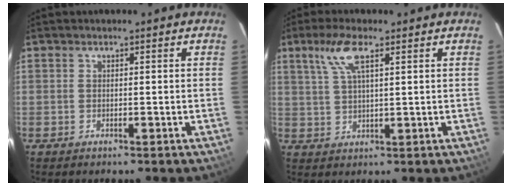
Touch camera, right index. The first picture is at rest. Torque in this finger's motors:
{"motor_torque": [0.68, 0.41, 0.12, 0.10]}